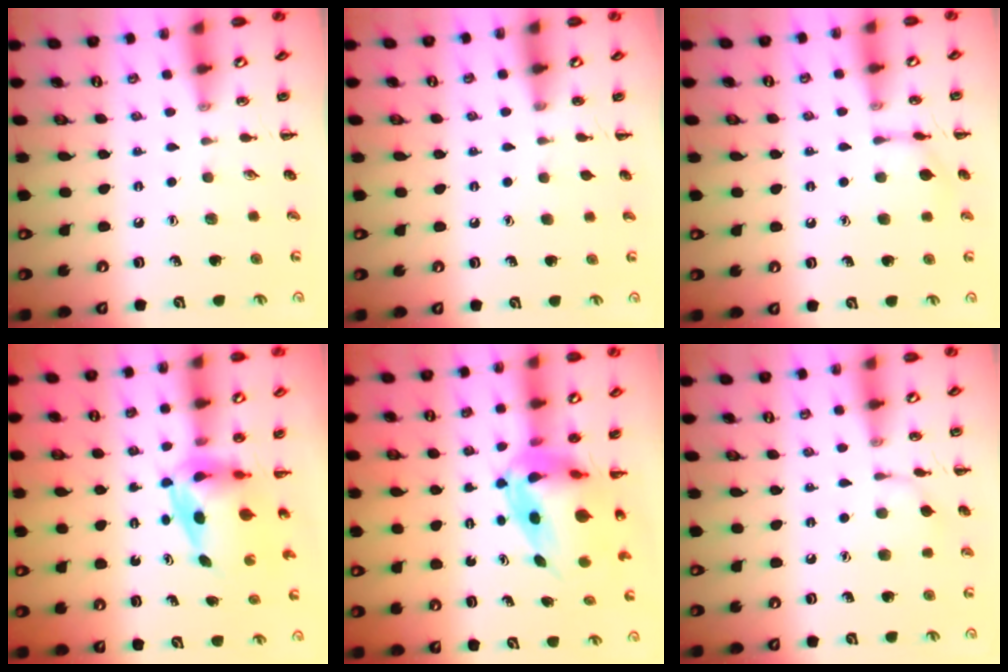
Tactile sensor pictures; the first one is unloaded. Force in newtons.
{"total": 0.0}
{"total": 7.3, "press": 7.2, "slide": 0.7}
{"total": 4.0, "press": 3.9, "slide": 0.7}
{"total": 8.2, "press": 7.8, "slide": 2.4}
{"total": 6.3, "press": 6.1, "slide": 1.4}